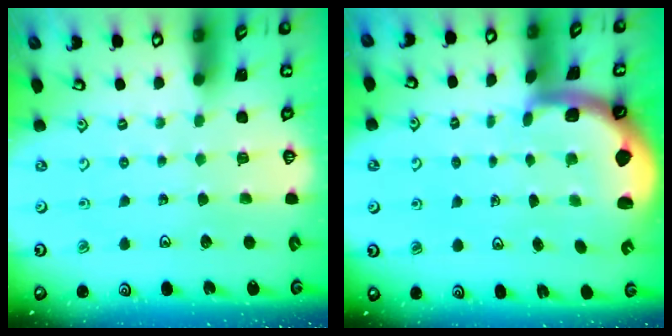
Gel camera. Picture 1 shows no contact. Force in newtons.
{"total": 1.7, "press": 1.6, "slide": 0.3}